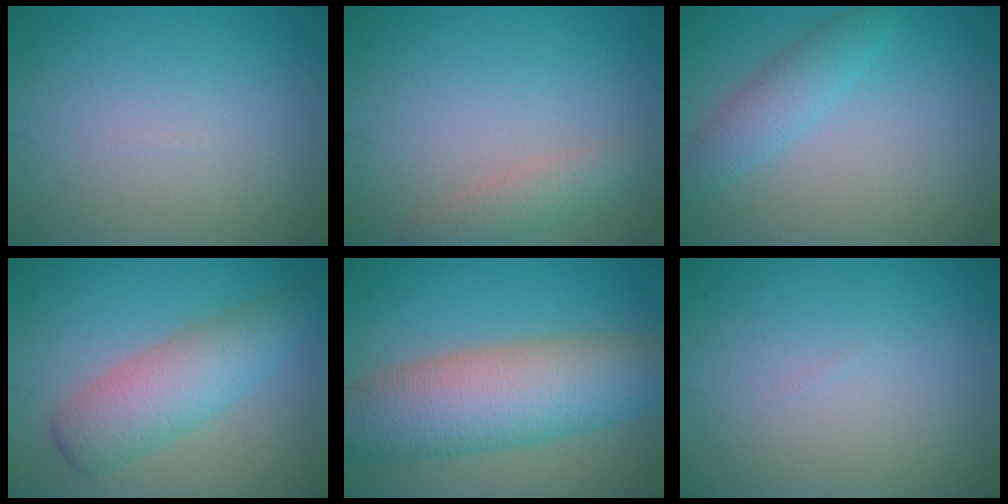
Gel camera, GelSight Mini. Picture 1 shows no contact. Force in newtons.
{"total": 2.4, "press": 2.4, "slide": 0.2}
{"total": 3.0, "press": 3.0, "slide": 0.1}
{"total": 5.7, "press": 5.7, "slide": 0.1}
{"total": 10.1, "press": 10.1, "slide": 0.5}
{"total": 0.0}